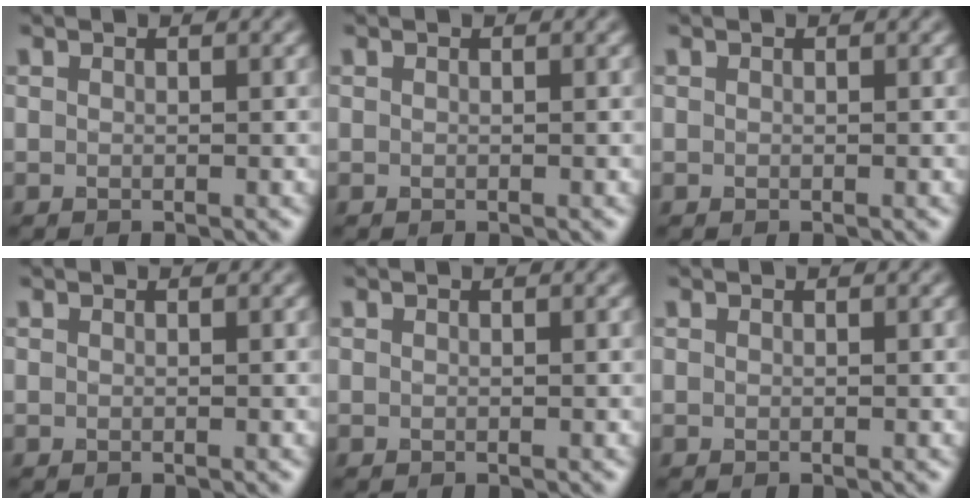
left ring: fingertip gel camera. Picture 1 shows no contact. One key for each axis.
{"total": 0.0}
{"total": 0.0}
{"total": 0.0}
{"total": 0.0}
{"total": 0.0}